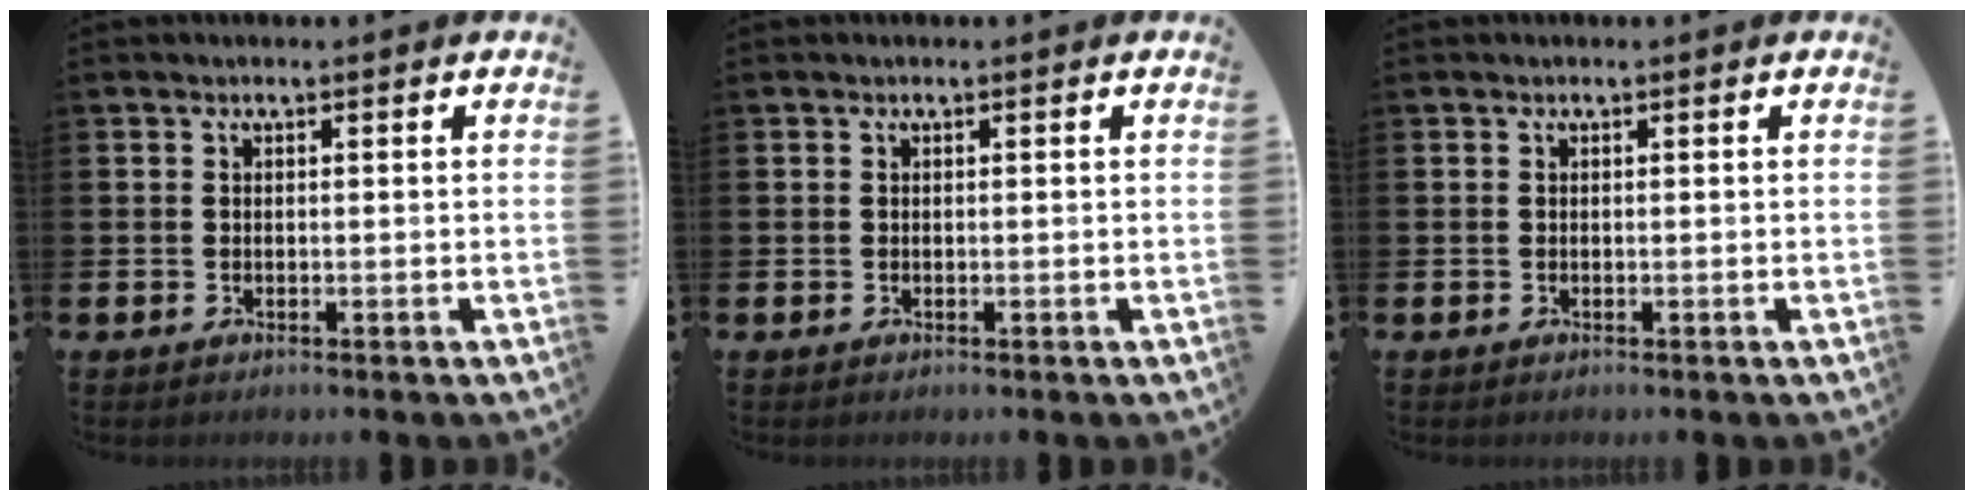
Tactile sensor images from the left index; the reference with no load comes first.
{"total": 0.0}
{"total": 0.0}